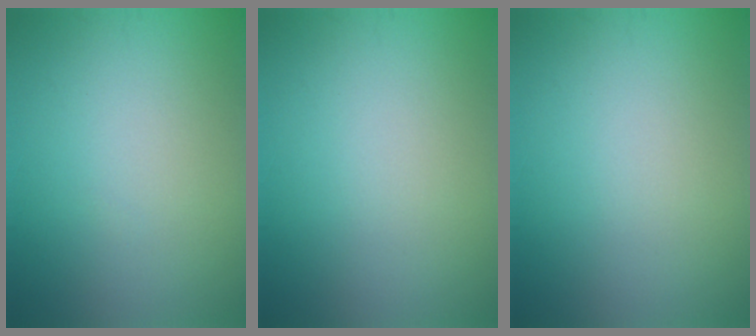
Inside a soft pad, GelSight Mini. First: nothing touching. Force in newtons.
{"total": 0.0}
{"total": 0.0}